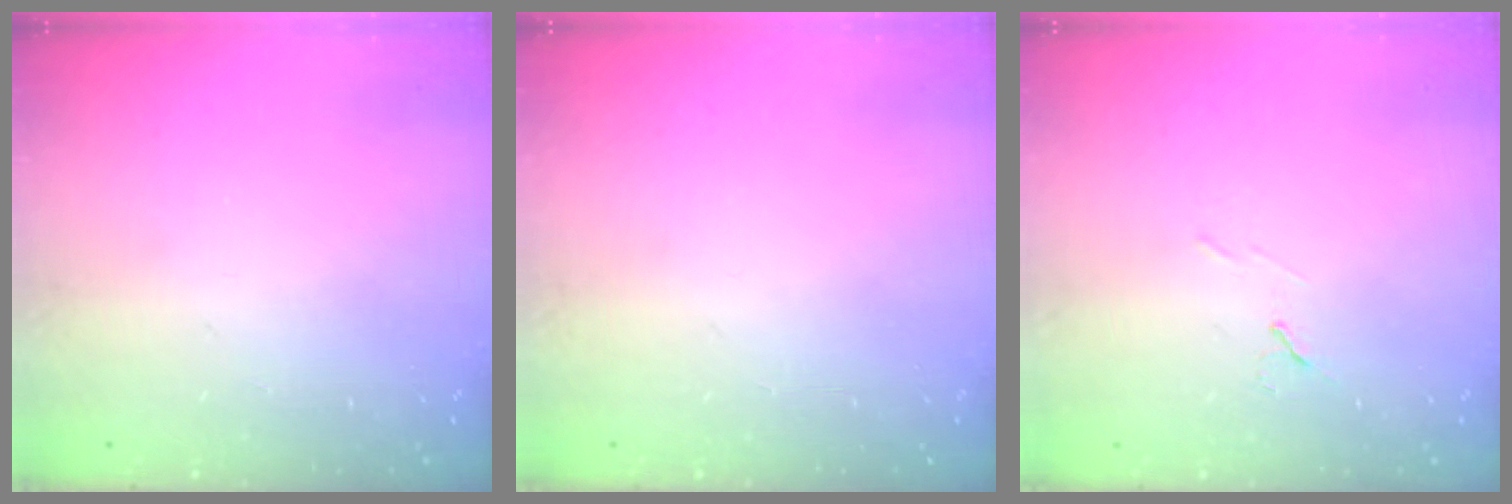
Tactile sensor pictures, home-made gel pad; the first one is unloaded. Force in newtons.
{"total": 0.0}
{"total": 6.0, "press": 5.3, "slide": 2.8}